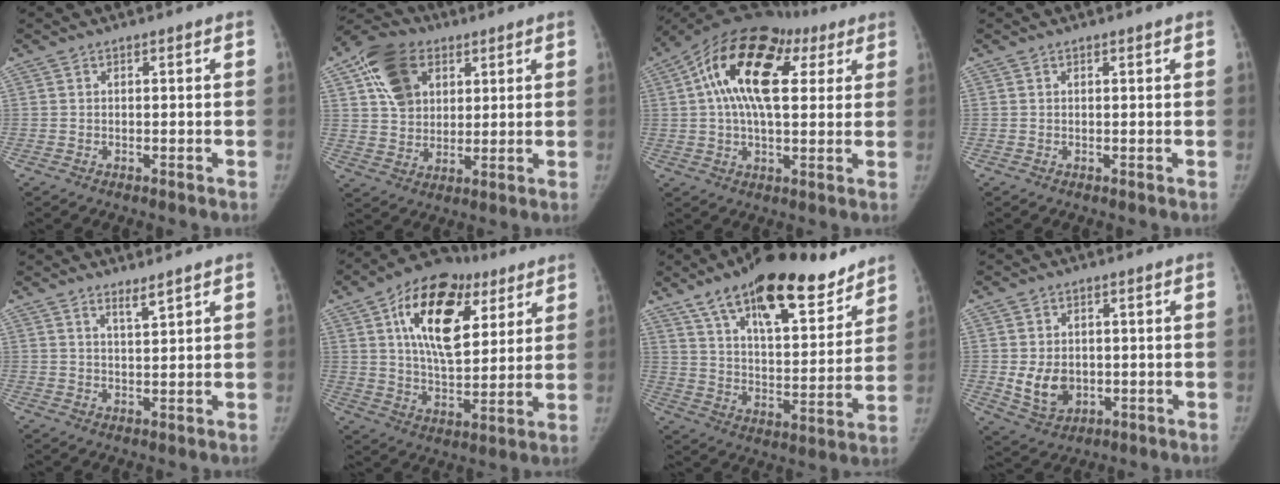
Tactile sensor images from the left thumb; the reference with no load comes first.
{"total": 13.2, "force": [5.3, 9.8, 7.2], "torque": [-0.108, -0.003, 0.093]}
{"total": 19.4, "force": [6.0, 10.6, 15.1], "torque": [-0.247, 0.029, 0.086]}
{"total": 0.0}
{"total": 2.5, "force": [2.0, 0.2, 1.4], "torque": [-0.022, -0.022, 0.038]}
{"total": 21.3, "force": [8.4, 11.9, 15.6], "torque": [-0.216, -0.020, 0.132]}
{"total": 23.3, "force": [16.7, 8.1, 14.1], "torque": [-0.182, -0.068, 0.268]}
{"total": 7.5, "force": [-0.7, 5.8, 4.8], "torque": [-0.058, -0.007, 0.004]}